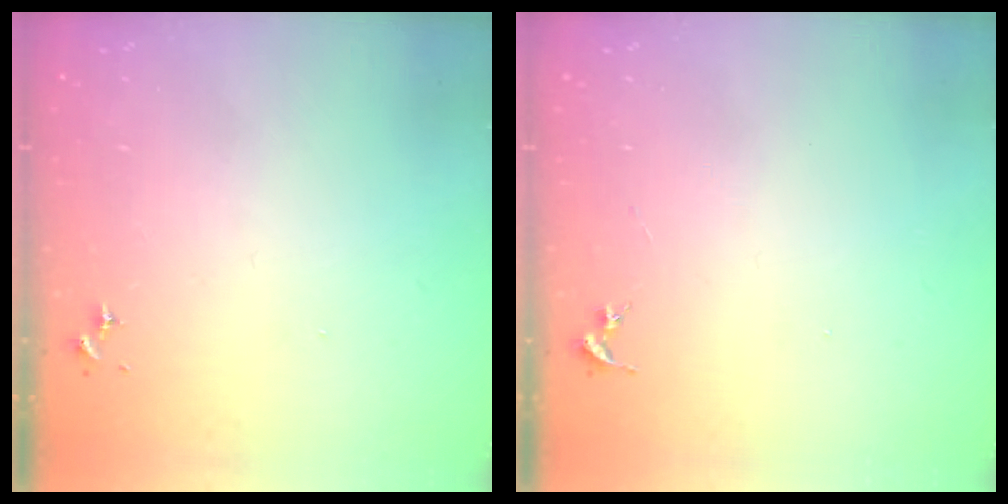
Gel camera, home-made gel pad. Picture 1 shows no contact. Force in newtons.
{"total": 0.0}